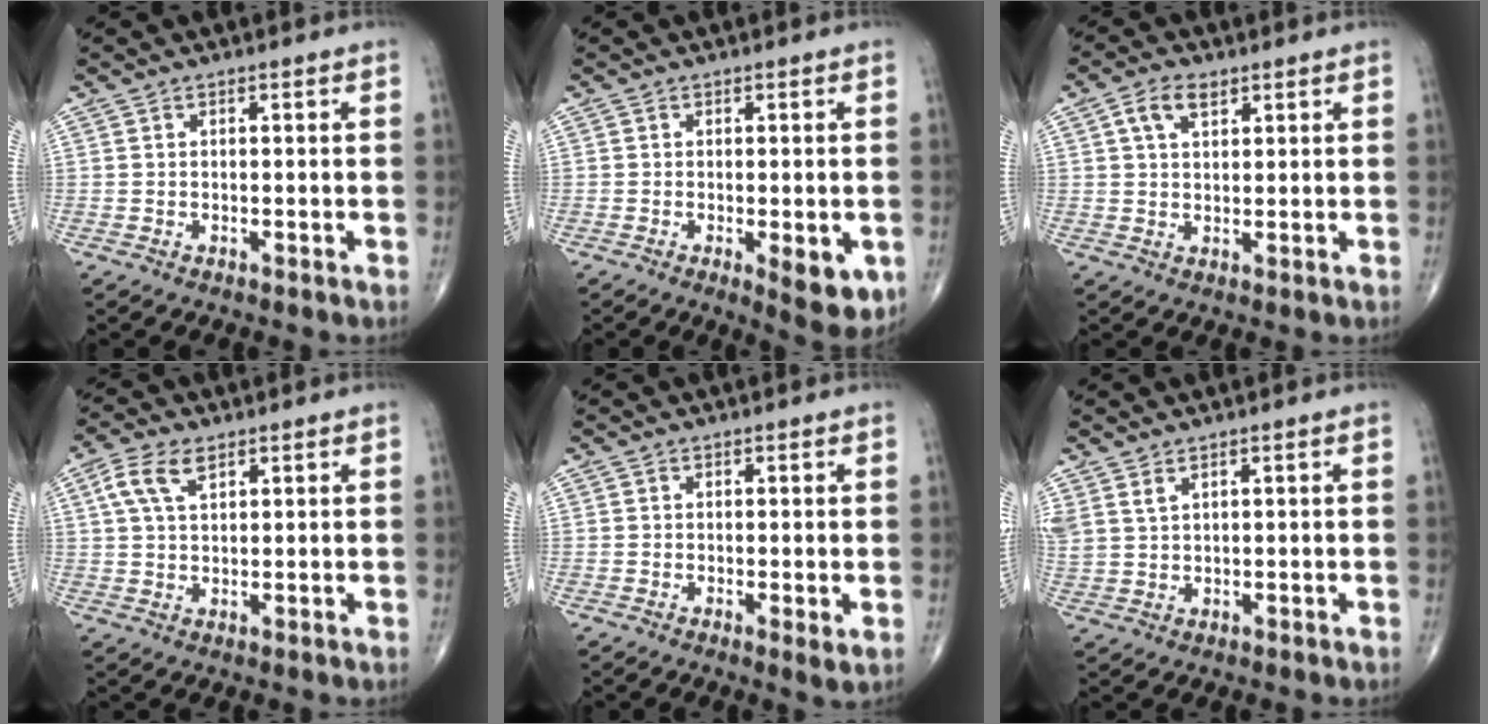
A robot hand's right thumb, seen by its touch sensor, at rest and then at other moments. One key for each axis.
{"total": 7.3, "fx": -2.2, "fy": 2.7, "fz": 6.4, "tx": -0.068, "ty": -0.012, "tz": -0.024}
{"total": 4.8, "fx": 2.3, "fy": 2.7, "fz": 3.2, "tx": -0.051, "ty": 0.001, "tz": 0.043}
{"total": 6.1, "fx": 2.8, "fy": 3.2, "fz": 4.4, "tx": -0.089, "ty": 0.006, "tz": 0.055}
{"total": 2.0, "fx": -0.1, "fy": 0.5, "fz": 1.9, "tx": -0.029, "ty": -0.008, "tz": -0.005}
{"total": 3.0, "fx": 2.1, "fy": 1.3, "fz": 1.8, "tx": -0.042, "ty": -0.002, "tz": 0.054}